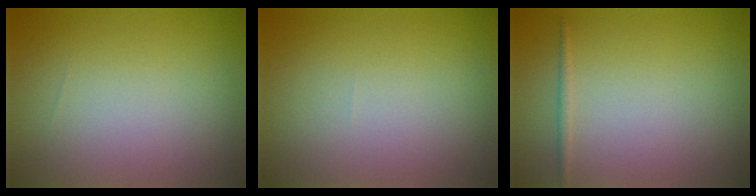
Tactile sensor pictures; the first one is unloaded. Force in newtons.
{"total": 0.0}
{"total": 0.7, "press": 0.7, "slide": 0.0}